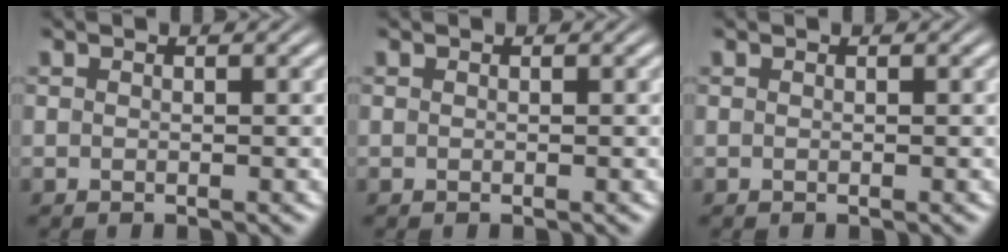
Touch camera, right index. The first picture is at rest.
{"total": 0.0}
{"total": 0.0}